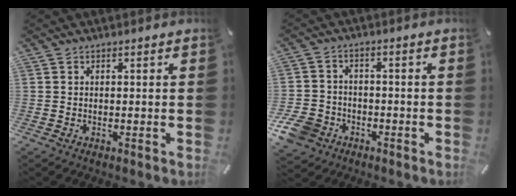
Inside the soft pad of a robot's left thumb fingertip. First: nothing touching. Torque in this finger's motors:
{"motor_torque": [0.48, 0.69, 0.15, 0.08, 0.20]}